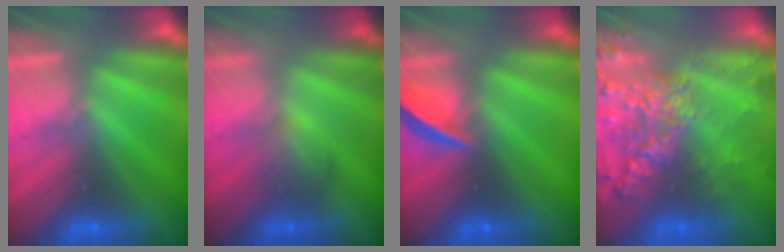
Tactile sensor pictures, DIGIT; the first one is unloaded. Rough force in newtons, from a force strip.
{"total": 1.9}
{"total": 5.8}
{"total": 8.6}